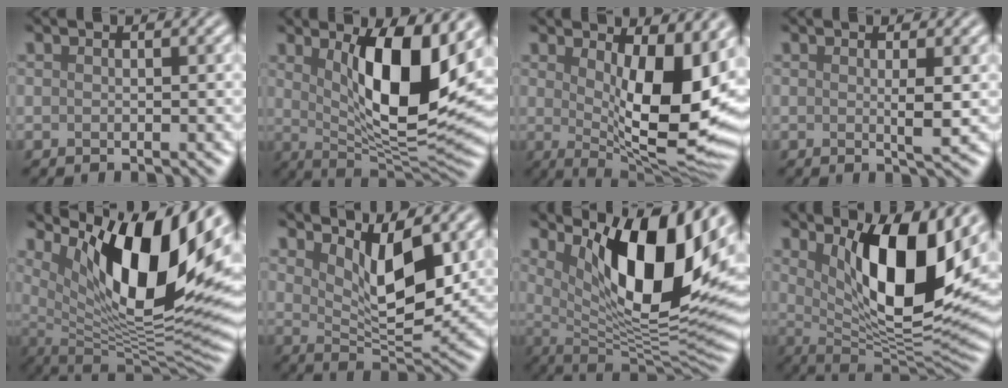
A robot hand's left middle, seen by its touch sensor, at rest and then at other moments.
{"total": 10.6, "force": [2.8, 3.3, 9.7], "torque": [-0.152, -0.016, 0.052]}
{"total": 12.1, "force": [2.0, 4.2, 11.1], "torque": [-0.148, -0.022, 0.034]}
{"total": 1.8, "force": [0.2, 0.2, 1.8], "torque": [-0.031, -0.005, -0.001]}
{"total": 14.5, "force": [6.3, 4.5, 12.3], "torque": [-0.188, -0.004, 0.112]}
{"total": 6.5, "force": [2.5, 2.7, 5.4], "torque": [-0.094, -0.021, 0.048]}
{"total": 13.3, "force": [5.0, 4.5, 11.4], "torque": [-0.164, -0.013, 0.087]}
{"total": 11.6, "force": [3.7, 3.9, 10.2], "torque": [-0.160, -0.020, 0.067]}